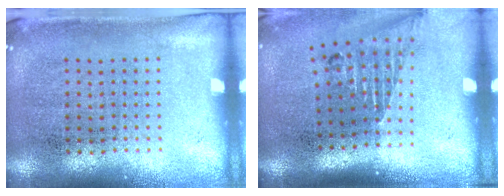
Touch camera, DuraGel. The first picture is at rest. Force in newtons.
{"total": 1.6, "press": 1.2, "slide": 1.0}